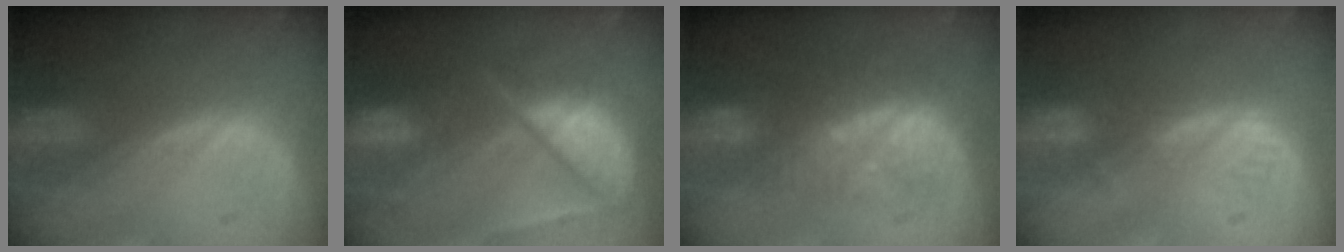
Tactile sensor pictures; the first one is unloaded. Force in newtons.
{"total": 10.3, "press": 8.6, "slide": 5.5}
{"total": 7.7, "press": 7.2, "slide": 2.6}
{"total": 2.8, "press": 2.2, "slide": 1.7}